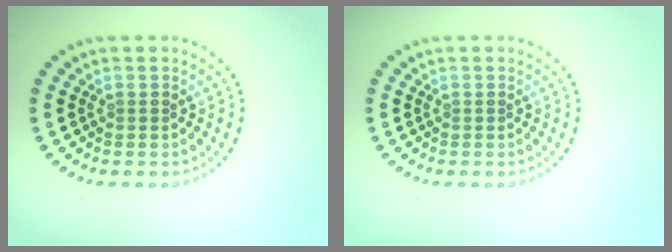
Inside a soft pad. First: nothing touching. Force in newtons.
{"total": 0.0}